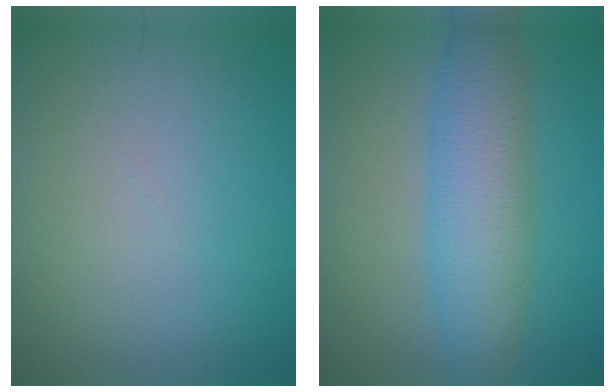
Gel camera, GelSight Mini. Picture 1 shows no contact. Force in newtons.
{"total": 6.4, "press": 6.4, "slide": 0.1}